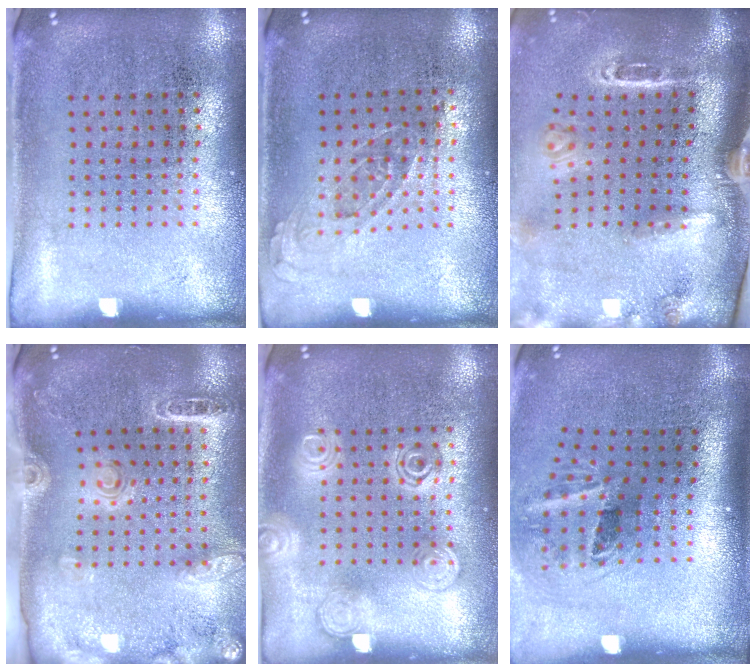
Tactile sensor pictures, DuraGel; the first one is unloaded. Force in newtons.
{"total": 0.6, "press": 0.6, "slide": 0.3}
{"total": 3.2, "press": 2.1, "slide": 2.4}
{"total": 1.8, "press": 1.8, "slide": 0.2}
{"total": 1.3, "press": 1.3, "slide": 0.1}
{"total": 2.0, "press": 1.2, "slide": 1.6}